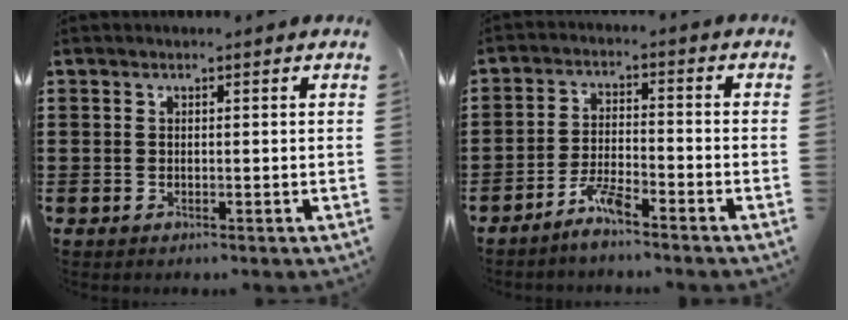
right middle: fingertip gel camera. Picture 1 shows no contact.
{"total": 4.3, "force": [-3.6, 0.4, 2.4], "torque": [-0.056, 0.004, -0.072]}